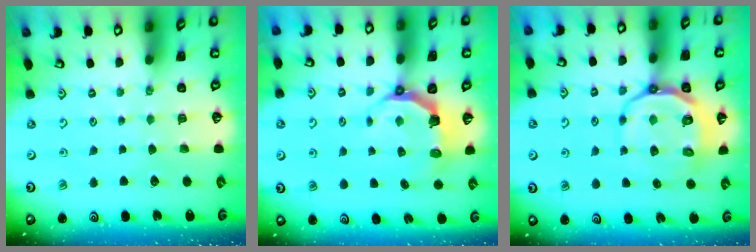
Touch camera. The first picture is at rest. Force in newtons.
{"total": 5.3, "press": 3.5, "slide": 4.0}
{"total": 11.7, "press": 11.4, "slide": 2.8}